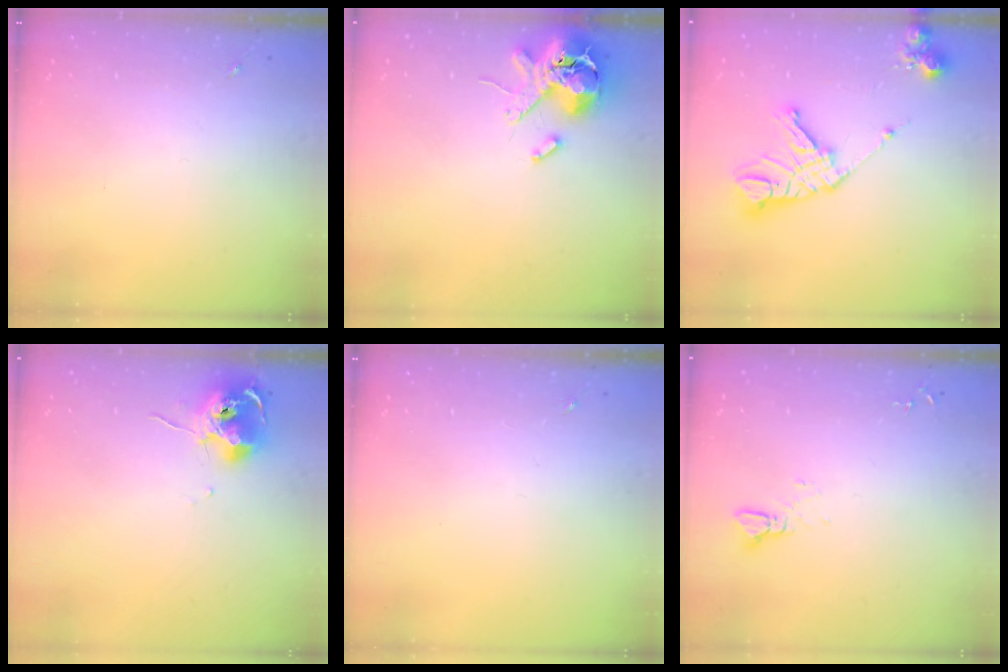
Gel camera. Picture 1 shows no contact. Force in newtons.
{"total": 12.8, "press": 12.6, "slide": 2.0}
{"total": 16.3, "press": 16.2, "slide": 1.8}
{"total": 10.3, "press": 10.3, "slide": 0.9}
{"total": 0.0}
{"total": 2.4, "press": 2.4, "slide": 0.1}